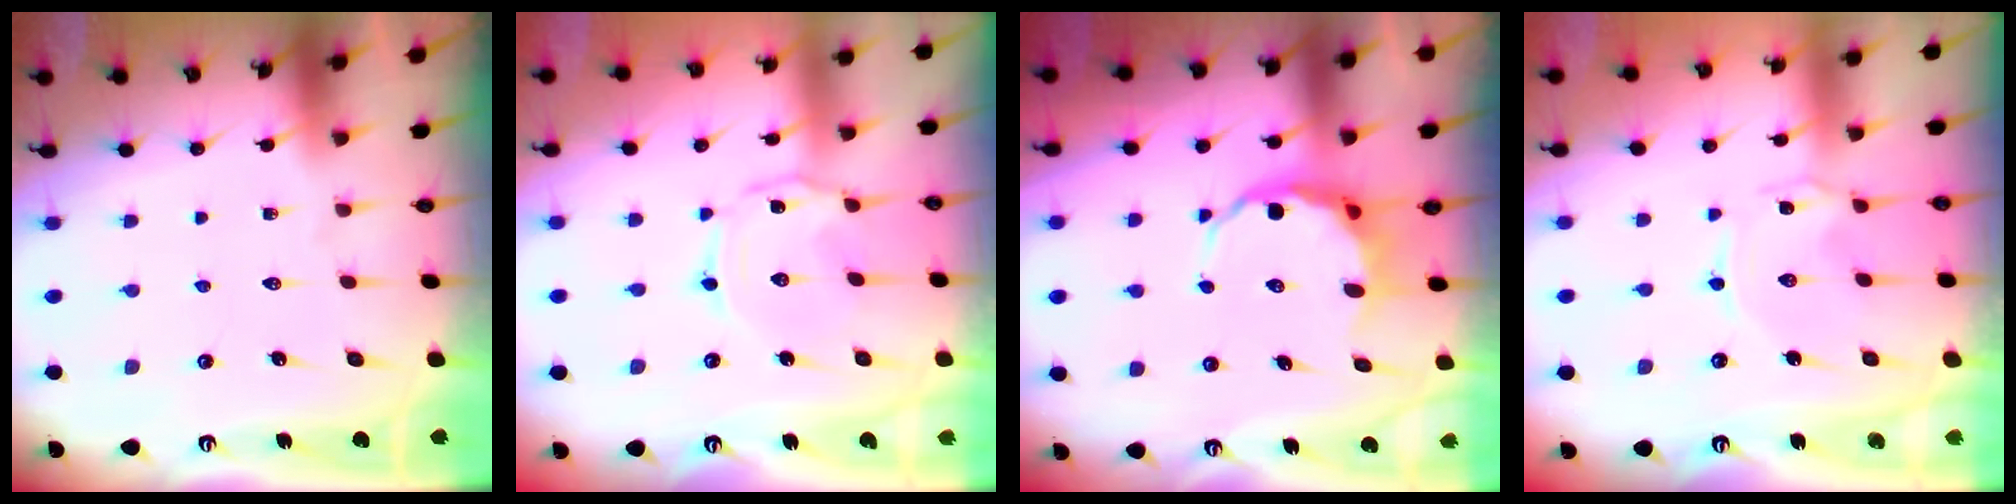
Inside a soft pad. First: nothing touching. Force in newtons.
{"total": 1.8, "press": 1.8, "slide": 0.3}
{"total": 7.2, "press": 6.9, "slide": 1.9}
{"total": 0.7, "press": 0.7, "slide": 0.1}